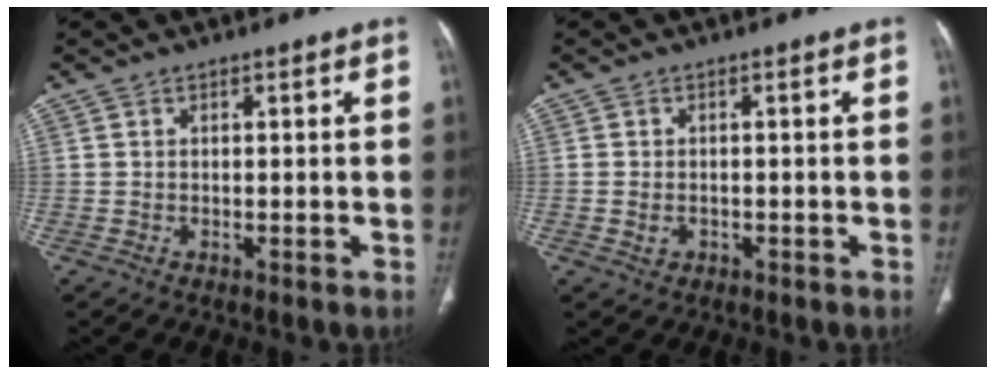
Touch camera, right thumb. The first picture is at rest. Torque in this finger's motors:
{"motor_torque": [-0.32, 0.13, -0.41, 0.31, -0.01]}